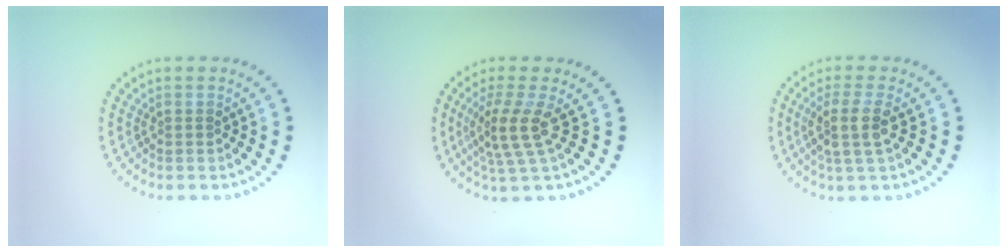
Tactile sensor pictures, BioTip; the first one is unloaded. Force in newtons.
{"total": 3.4, "press": 2.6, "slide": 2.2}
{"total": 3.1, "press": 2.5, "slide": 1.9}